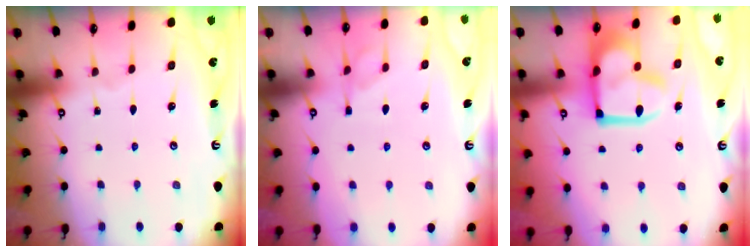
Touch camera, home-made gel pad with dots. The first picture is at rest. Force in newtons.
{"total": 1.3, "press": 0.5, "slide": 1.2}
{"total": 9.5, "press": 9.4, "slide": 1.6}